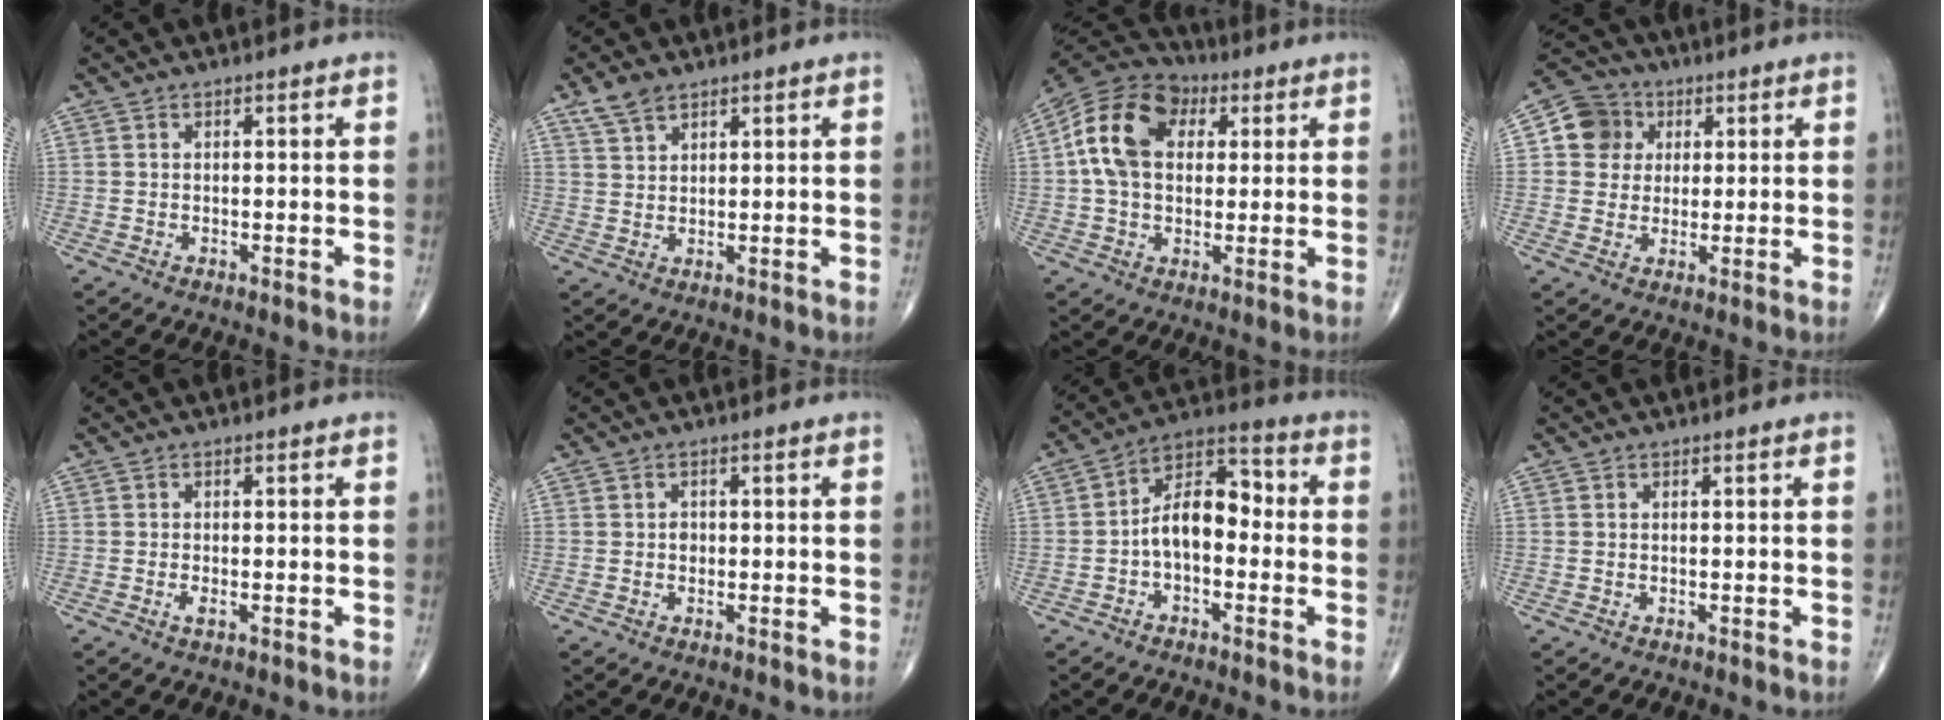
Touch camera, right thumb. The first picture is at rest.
{"total": 4.1, "force": [2.9, 2.1, 2.0], "torque": [-0.033, -0.007, 0.062]}
{"total": 15.0, "force": [3.1, 10.4, 10.3], "torque": [-0.178, 0.019, 0.045]}
{"total": 8.1, "force": [1.9, 7.6, 2.2], "torque": [-0.012, 0.003, 0.024]}
{"total": 1.3, "force": [-0.5, 0.4, 1.1], "torque": [-0.022, -0.002, -0.010]}
{"total": 1.2, "force": [0.0, 1.0, 0.6], "torque": [-0.007, 0.002, -0.001]}
{"total": 10.2, "force": [-1.4, 6.1, 8.1], "torque": [-0.112, 0.042, -0.038]}
{"total": 0.0}